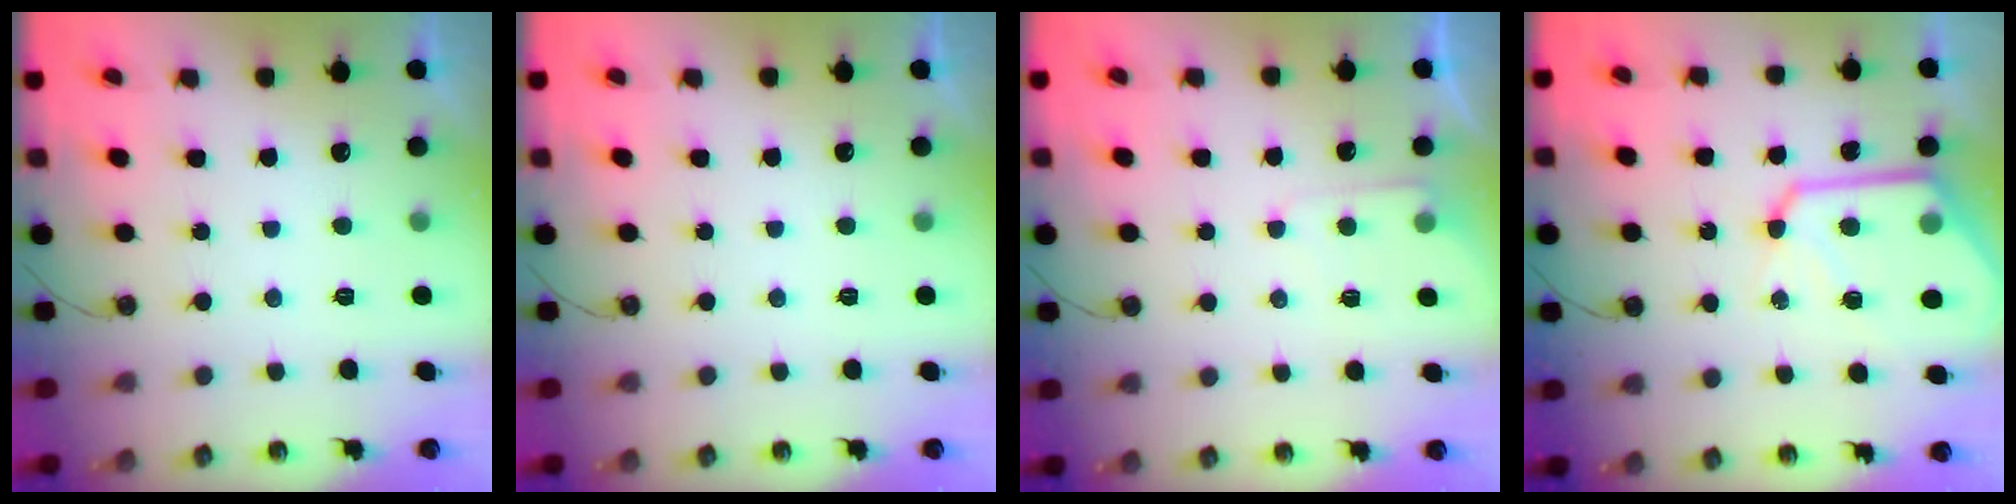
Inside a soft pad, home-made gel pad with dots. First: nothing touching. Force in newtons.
{"total": 0.0}
{"total": 5.1, "press": 5.1, "slide": 0.7}
{"total": 13.9, "press": 13.9, "slide": 1.4}